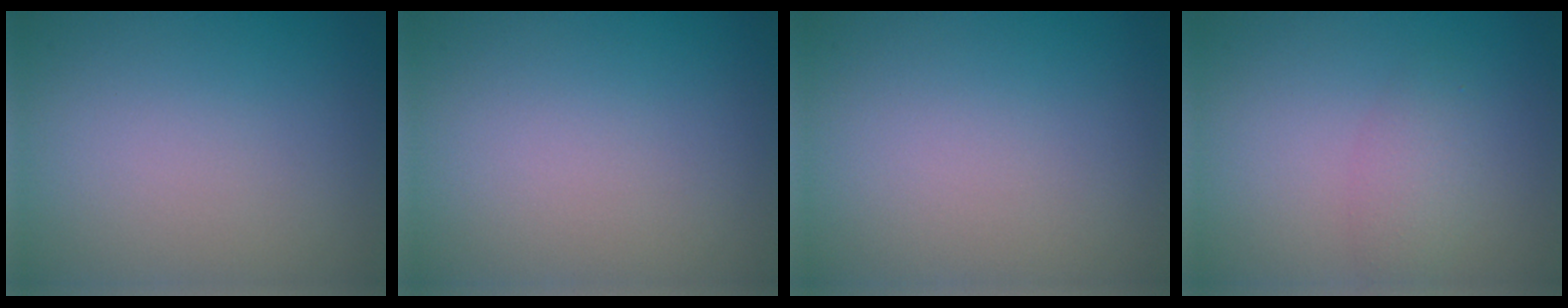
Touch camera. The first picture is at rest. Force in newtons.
{"total": 0.0}
{"total": 0.0}
{"total": 2.0, "press": 2.0, "slide": 0.1}